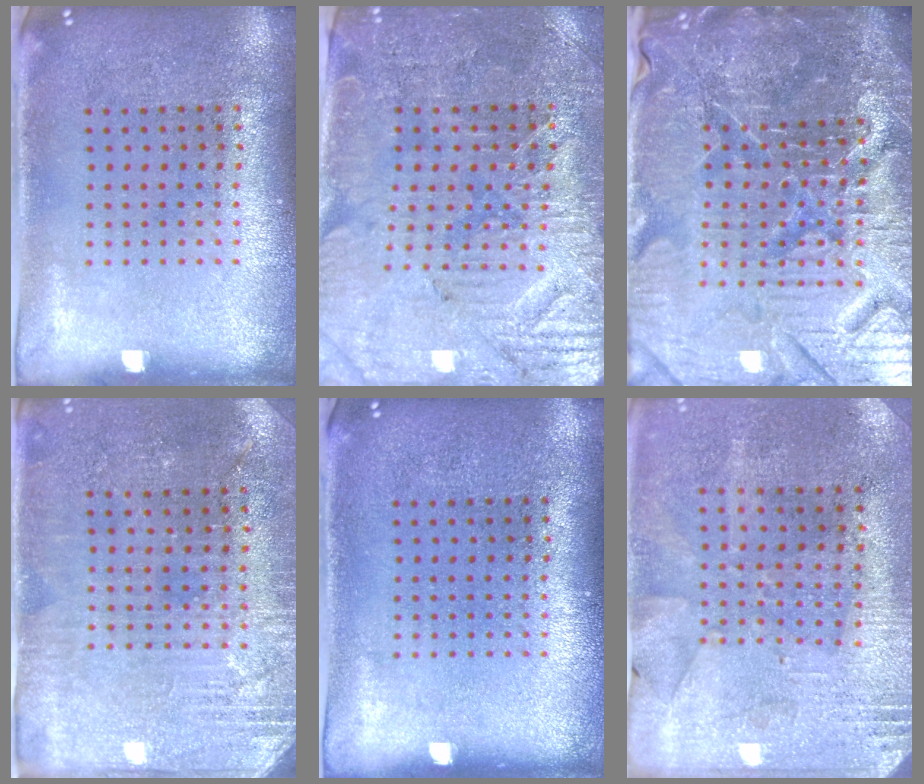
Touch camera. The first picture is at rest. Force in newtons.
{"total": 3.6, "press": 3.4, "slide": 1.2}
{"total": 6.8, "press": 6.1, "slide": 3.0}
{"total": 2.8, "press": 2.7, "slide": 0.8}
{"total": 0.0}
{"total": 2.7, "press": 2.2, "slide": 1.5}